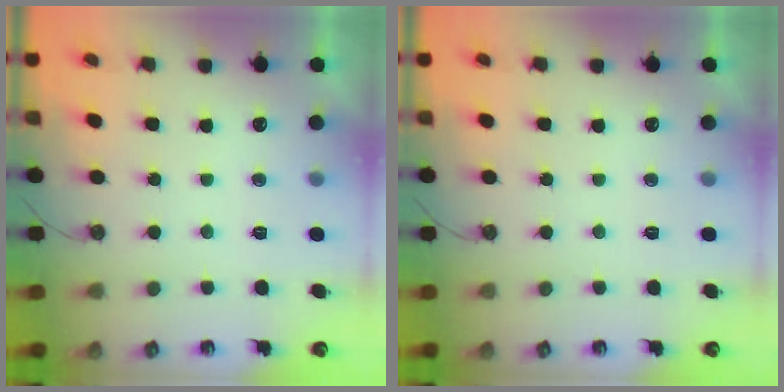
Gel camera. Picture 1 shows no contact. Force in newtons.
{"total": 0.0}